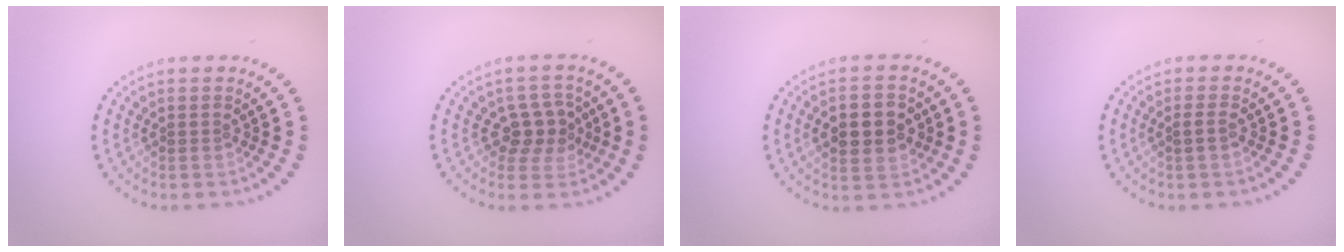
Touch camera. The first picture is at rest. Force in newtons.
{"total": 2.9, "press": 2.7, "slide": 1.2}
{"total": 4.6, "press": 4.6, "slide": 0.1}
{"total": 0.5, "press": 0.5, "slide": 0.2}